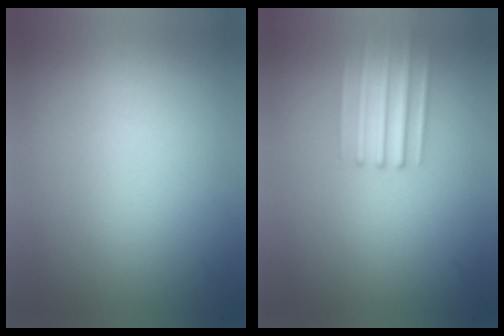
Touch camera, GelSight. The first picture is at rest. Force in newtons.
{"total": 2.7}